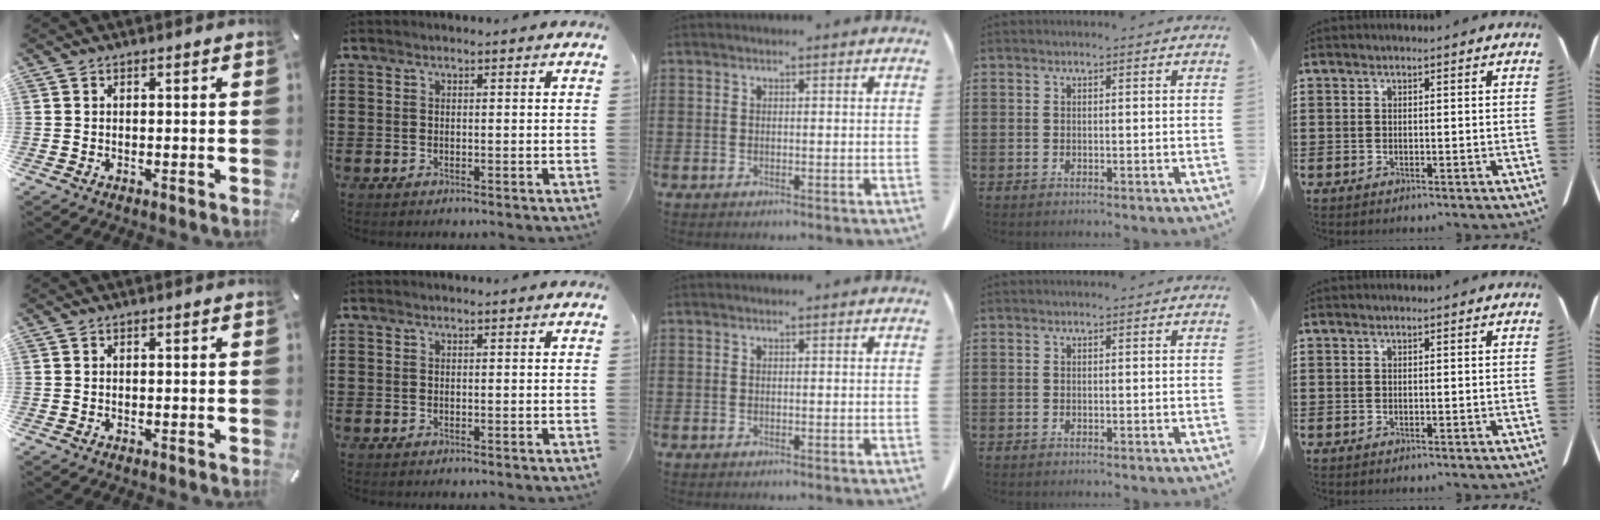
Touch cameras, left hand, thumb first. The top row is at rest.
{}